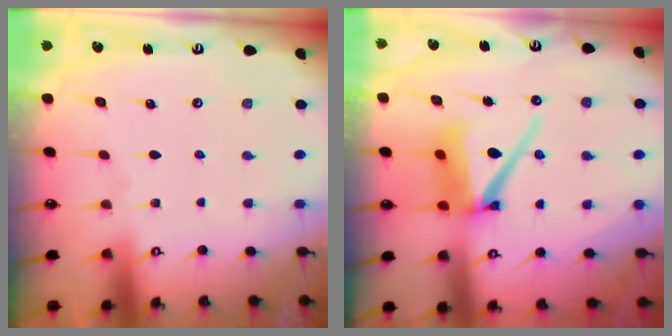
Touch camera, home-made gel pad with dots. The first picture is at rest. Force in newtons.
{"total": 11.4, "press": 11.3, "slide": 1.2}